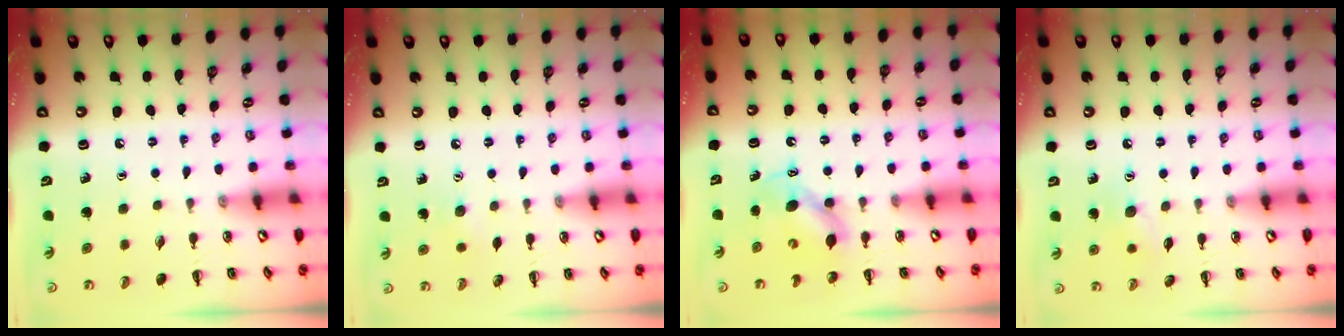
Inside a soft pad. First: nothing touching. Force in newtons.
{"total": 3.0, "press": 2.9, "slide": 0.6}
{"total": 6.6, "press": 6.6, "slide": 0.8}
{"total": 8.8, "press": 8.6, "slide": 1.7}